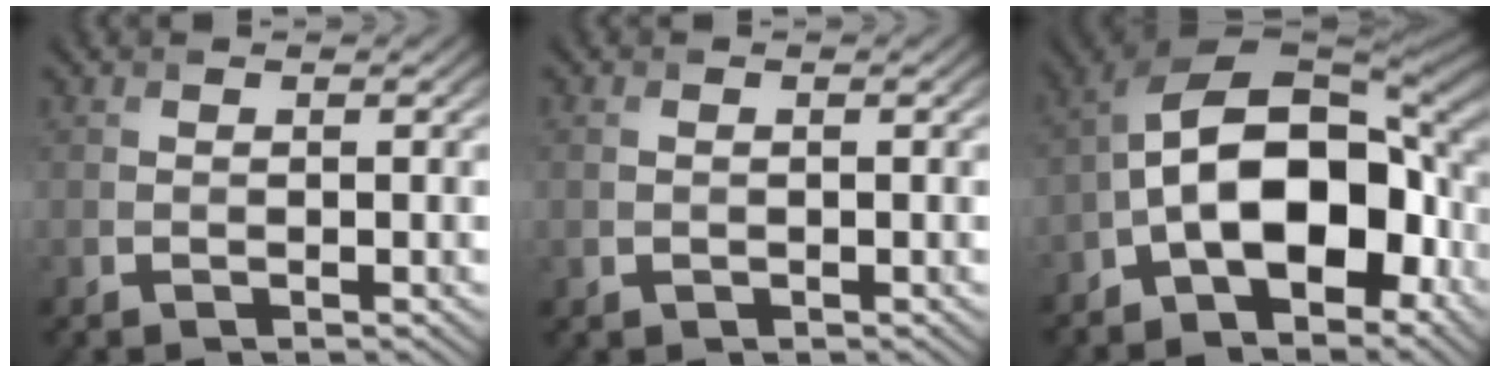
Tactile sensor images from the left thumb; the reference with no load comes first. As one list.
[{"total": 1.1, "force": [0.0, 1.0, 0.5], "torque": [-0.013, -0.004, 0.002]}, {"total": 16.4, "force": [-4.2, 8.5, 13.4], "torque": [-0.222, -0.002, -0.085]}]